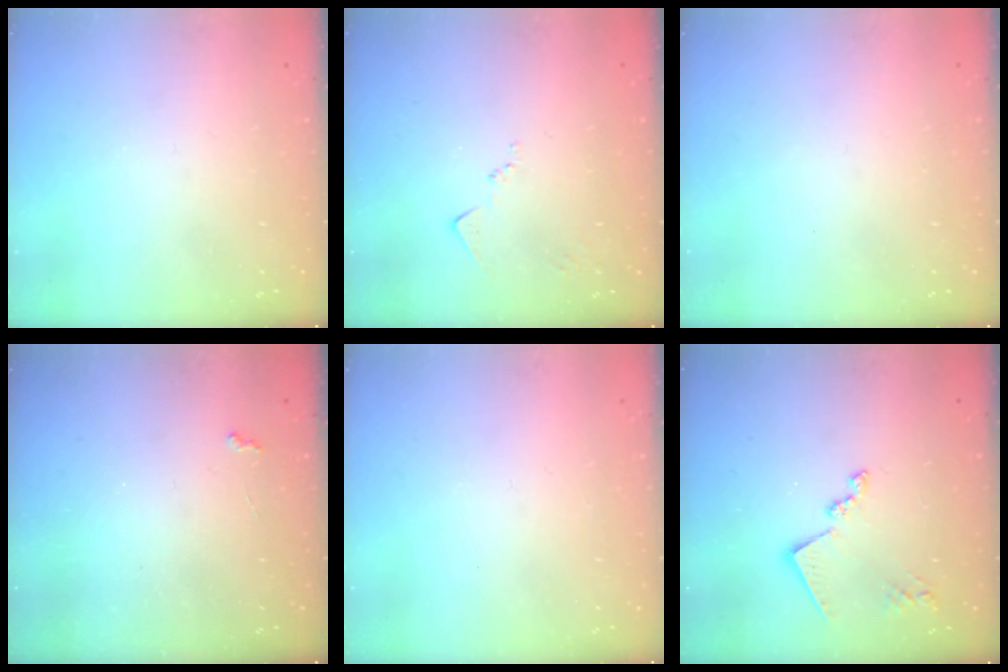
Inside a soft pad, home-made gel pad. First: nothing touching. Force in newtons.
{"total": 7.8, "press": 7.8, "slide": 0.5}
{"total": 0.0}
{"total": 2.6, "press": 2.6, "slide": 0.5}
{"total": 0.0}
{"total": 11.5, "press": 11.4, "slide": 0.9}